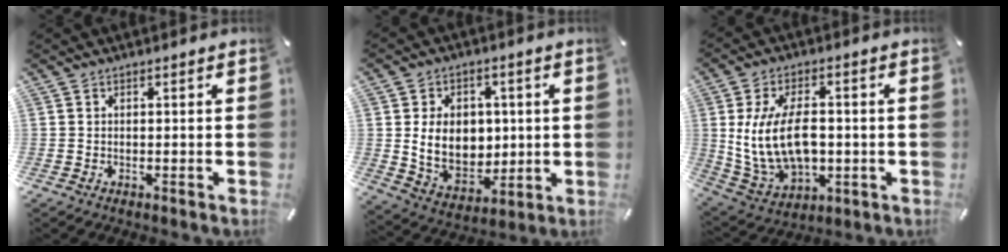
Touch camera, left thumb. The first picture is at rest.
{"total": 12.3, "force": [1.3, 9.8, 7.3], "torque": [-0.128, 0.003, 0.028]}
{"total": 15.3, "force": [0.2, 9.8, 11.7], "torque": [-0.248, 0.003, 0.008]}